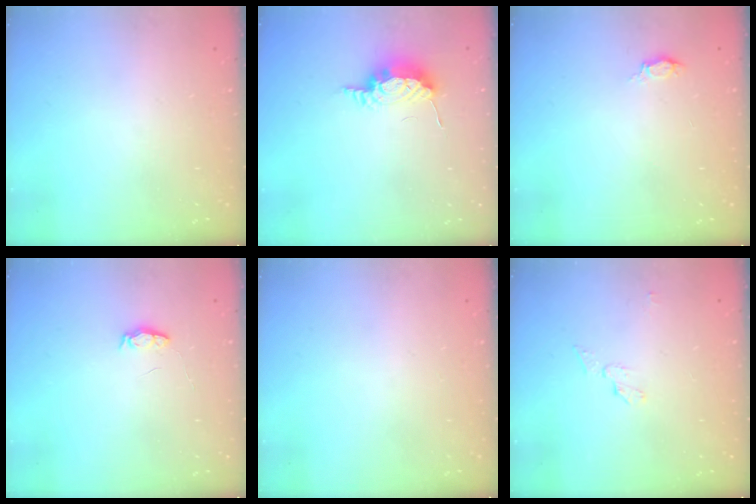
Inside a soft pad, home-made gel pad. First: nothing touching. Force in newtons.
{"total": 9.5, "press": 8.5, "slide": 4.1}
{"total": 4.5, "press": 4.5, "slide": 0.6}
{"total": 4.0, "press": 4.0, "slide": 0.6}
{"total": 0.0}
{"total": 3.8, "press": 3.8, "slide": 0.3}